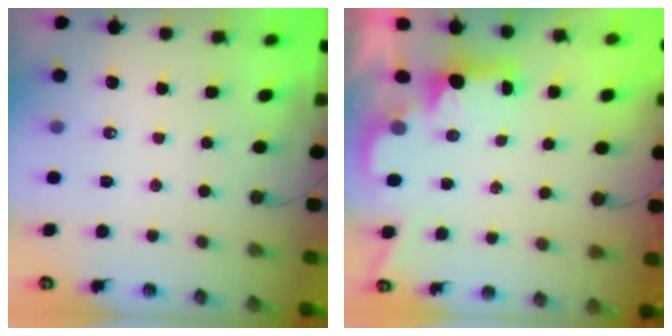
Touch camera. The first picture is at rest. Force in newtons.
{"total": 2.0, "press": 1.9, "slide": 0.7}